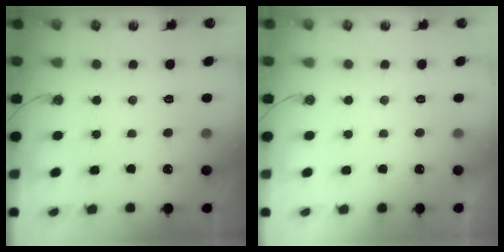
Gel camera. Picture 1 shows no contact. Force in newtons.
{"total": 0.0}